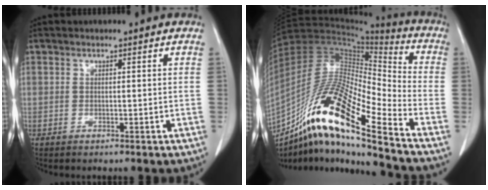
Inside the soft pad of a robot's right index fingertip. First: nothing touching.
{"total": 21.2, "force": [-13.8, 2.0, 15.9], "torque": [-0.323, -0.013, -0.254]}